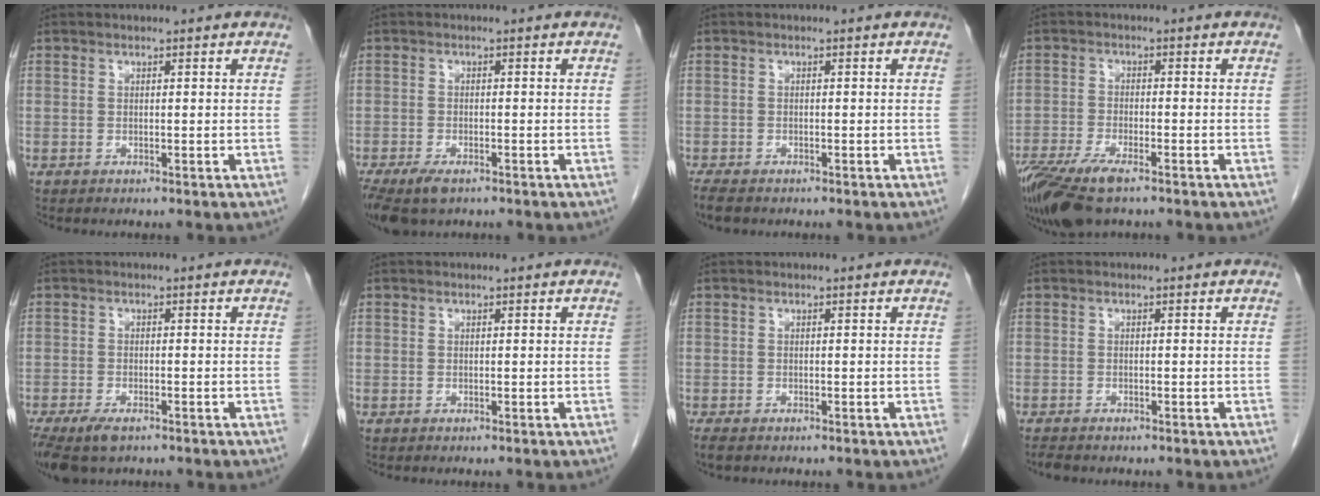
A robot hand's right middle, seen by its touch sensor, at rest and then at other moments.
{"total": 6.2, "force": [-4.3, 2.5, 3.7], "torque": [-0.067, -0.011, -0.073]}
{"total": 3.9, "force": [-3.1, 1.5, 1.9], "torque": [-0.037, -0.010, -0.047]}
{"total": 10.4, "force": [-7.2, 3.0, 6.9], "torque": [-0.127, -0.022, -0.126]}
{"total": 5.9, "force": [-4.1, 2.3, 3.5], "torque": [-0.066, -0.011, -0.069]}
{"total": 0.0}
{"total": 2.2, "force": [-1.7, 1.0, 1.1], "torque": [-0.024, -0.006, -0.024]}
{"total": 2.1, "force": [-1.8, 0.7, 0.9], "torque": [-0.019, -0.006, -0.024]}